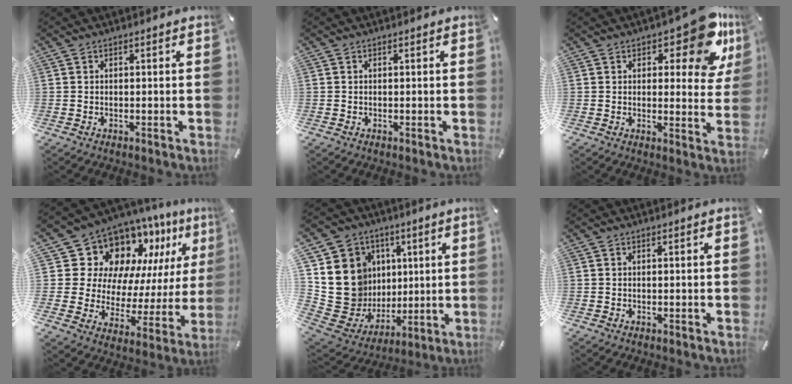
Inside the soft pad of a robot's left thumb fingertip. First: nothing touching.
{"total": 0.0}
{"total": 11.8, "force": [7.0, 5.1, 8.0], "torque": [-0.086, -0.047, 0.117]}
{"total": 15.9, "force": [11.1, 10.1, 5.1], "torque": [-0.092, -0.112, 0.205]}
{"total": 17.2, "force": [2.4, 16.4, 4.9], "torque": [-0.067, -0.029, 0.081]}
{"total": 0.0}